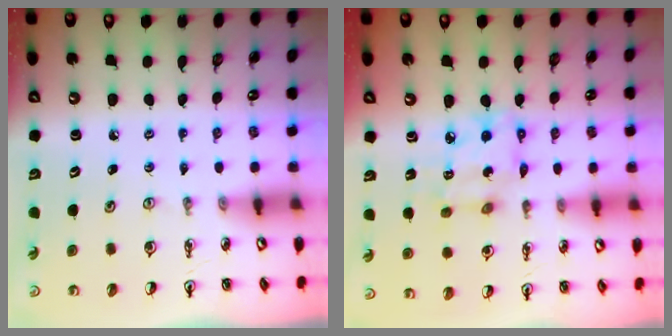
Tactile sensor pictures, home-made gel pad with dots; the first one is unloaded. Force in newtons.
{"total": 8.2, "press": 8.1, "slide": 0.4}